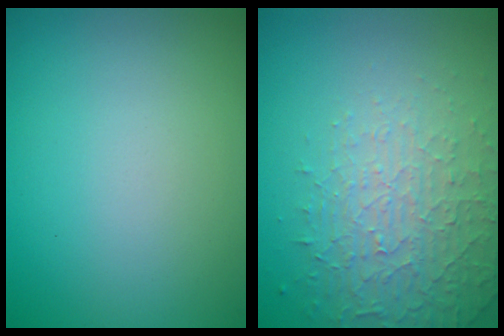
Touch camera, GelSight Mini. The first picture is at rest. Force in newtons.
{"total": 4.6, "press": 3.4, "slide": 3.1}